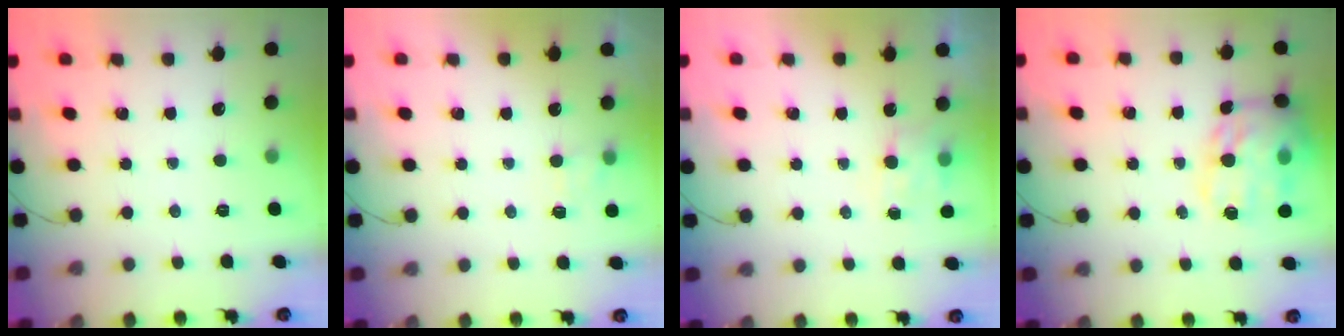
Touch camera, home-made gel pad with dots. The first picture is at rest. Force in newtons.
{"total": 3.7, "press": 3.4, "slide": 1.4}
{"total": 5.3, "press": 5.2, "slide": 1.1}
{"total": 21.1, "press": 20.9, "slide": 2.9}